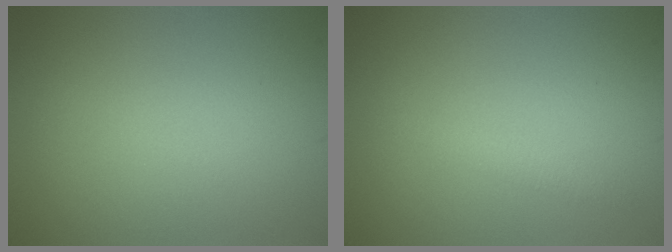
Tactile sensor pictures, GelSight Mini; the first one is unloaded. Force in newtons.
{"total": 1.2, "press": 1.2, "slide": 0.0}